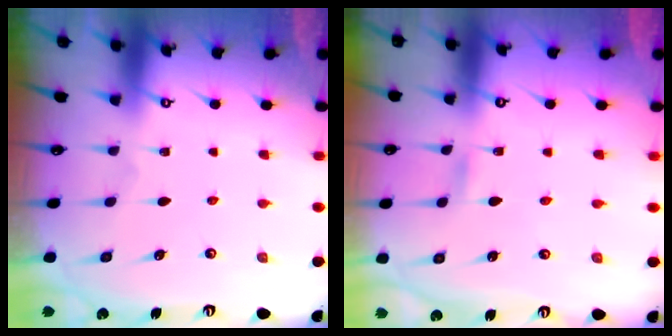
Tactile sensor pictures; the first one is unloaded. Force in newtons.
{"total": 1.8, "press": 1.8, "slide": 0.2}